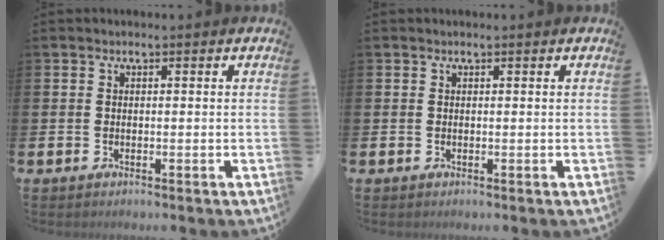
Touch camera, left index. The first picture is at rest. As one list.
[{"total": 0.0}]